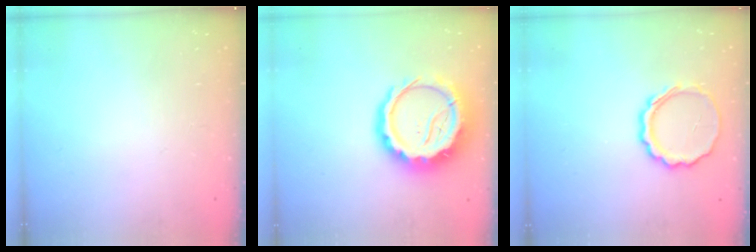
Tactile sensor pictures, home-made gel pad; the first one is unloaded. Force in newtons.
{"total": 14.9, "press": 14.4, "slide": 3.5}
{"total": 7.8, "press": 7.7, "slide": 1.4}